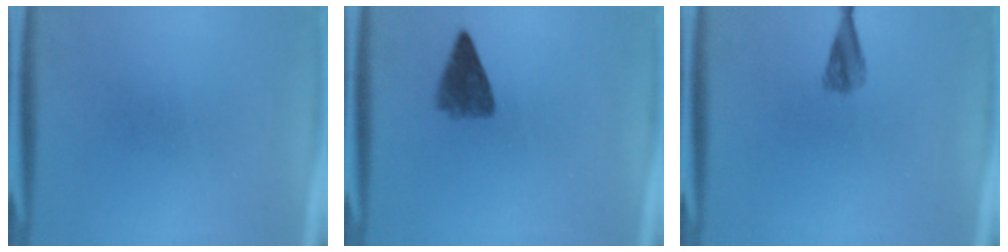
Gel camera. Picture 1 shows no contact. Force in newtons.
{"total": 4.2}
{"total": 2.5}